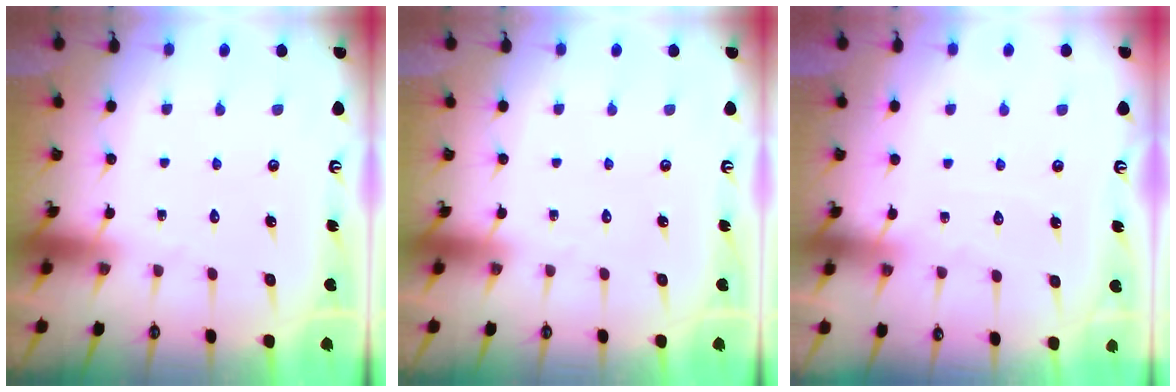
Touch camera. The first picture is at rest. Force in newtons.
{"total": 0.0}
{"total": 6.1, "press": 6.1, "slide": 0.7}